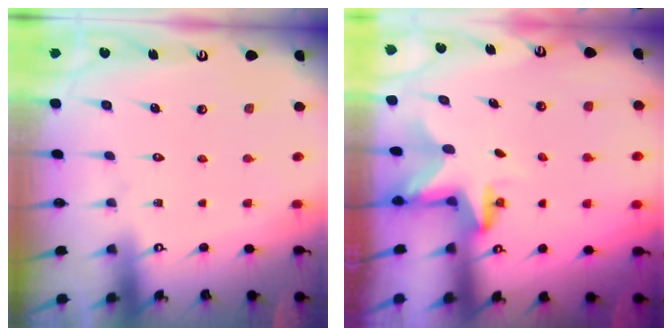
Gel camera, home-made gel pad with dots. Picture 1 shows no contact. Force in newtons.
{"total": 2.9, "press": 2.9, "slide": 0.3}